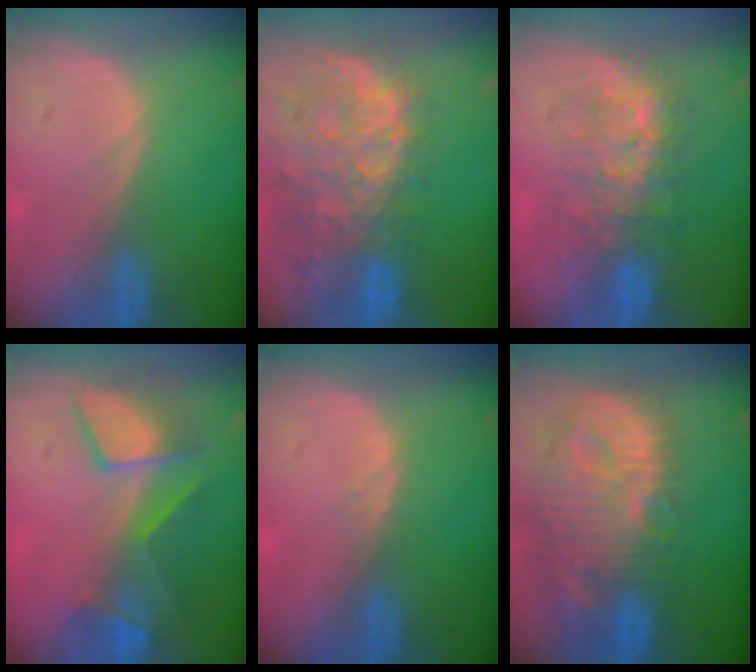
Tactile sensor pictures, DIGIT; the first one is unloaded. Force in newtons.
{"total": 13.7, "press": 11.1, "slide": 7.9}
{"total": 7.7, "press": 7.6, "slide": 1.4}
{"total": 7.6, "press": 7.5, "slide": 1.1}
{"total": 0.7, "press": 0.6, "slide": 0.2}
{"total": 13.7, "press": 11.9, "slide": 6.8}